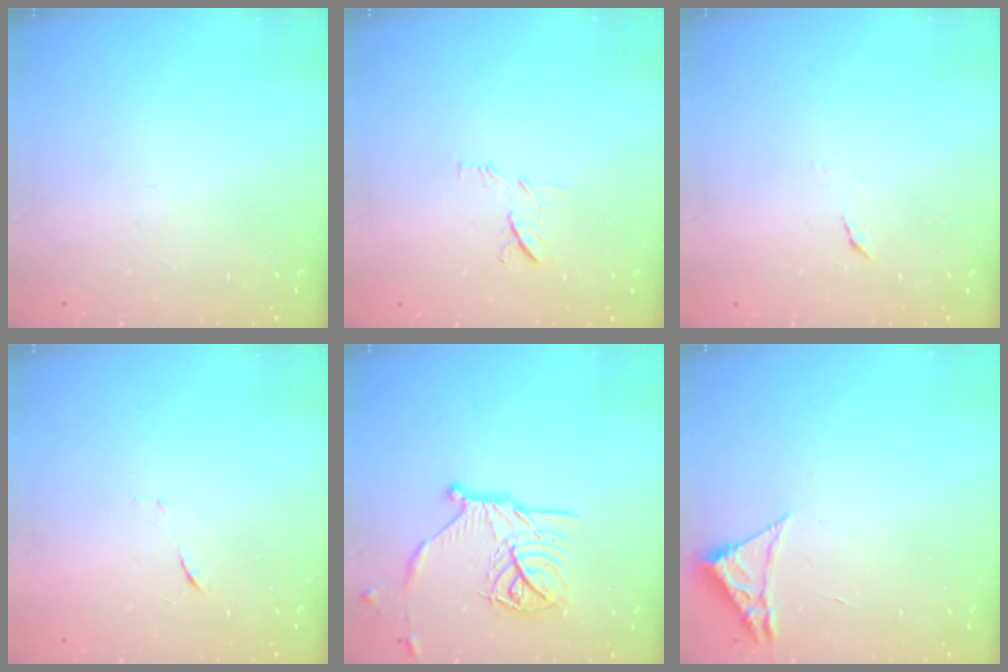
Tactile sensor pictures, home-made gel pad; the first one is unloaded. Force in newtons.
{"total": 6.5, "press": 6.5, "slide": 0.7}
{"total": 3.9, "press": 3.9, "slide": 0.4}
{"total": 6.7, "press": 6.6, "slide": 0.6}
{"total": 17.0, "press": 17.0, "slide": 1.0}
{"total": 2.3, "press": 2.3, "slide": 0.4}